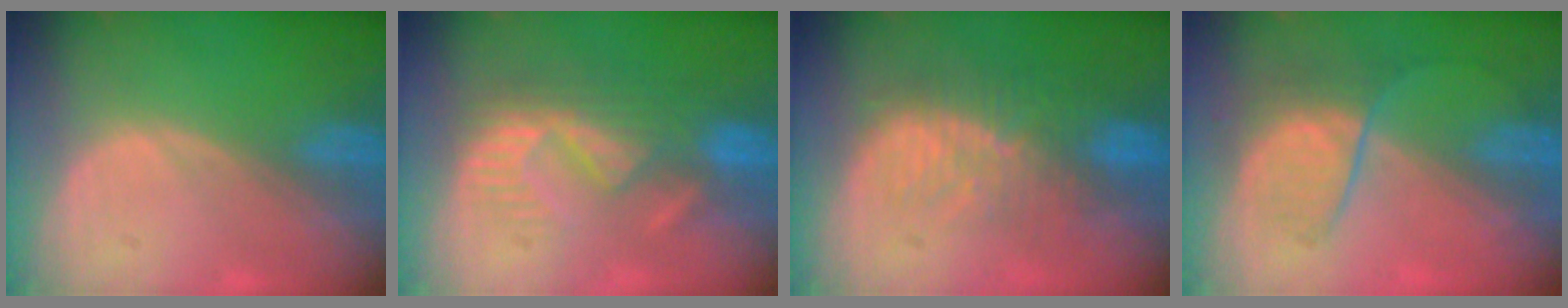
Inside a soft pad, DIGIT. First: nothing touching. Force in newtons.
{"total": 8.6, "press": 8.1, "slide": 2.9}
{"total": 10.0, "press": 8.5, "slide": 5.2}
{"total": 6.4, "press": 6.0, "slide": 2.3}